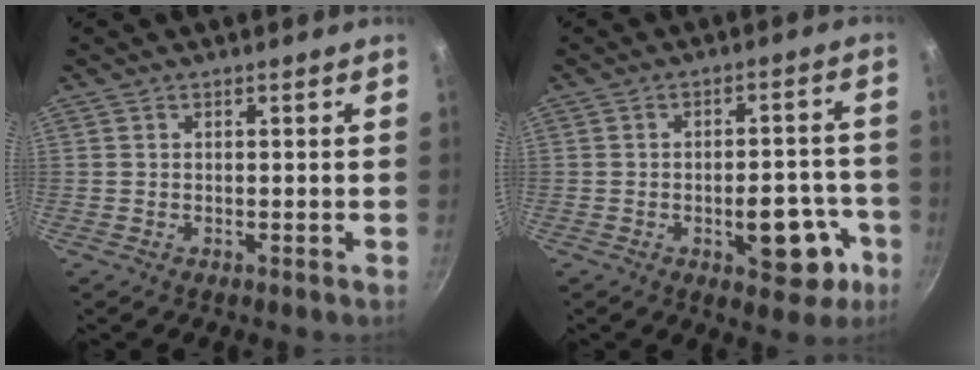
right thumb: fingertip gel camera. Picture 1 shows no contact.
{"total": 11.6, "force": [-4.4, 5.8, 9.1], "torque": [-0.073, 0.032, -0.053]}